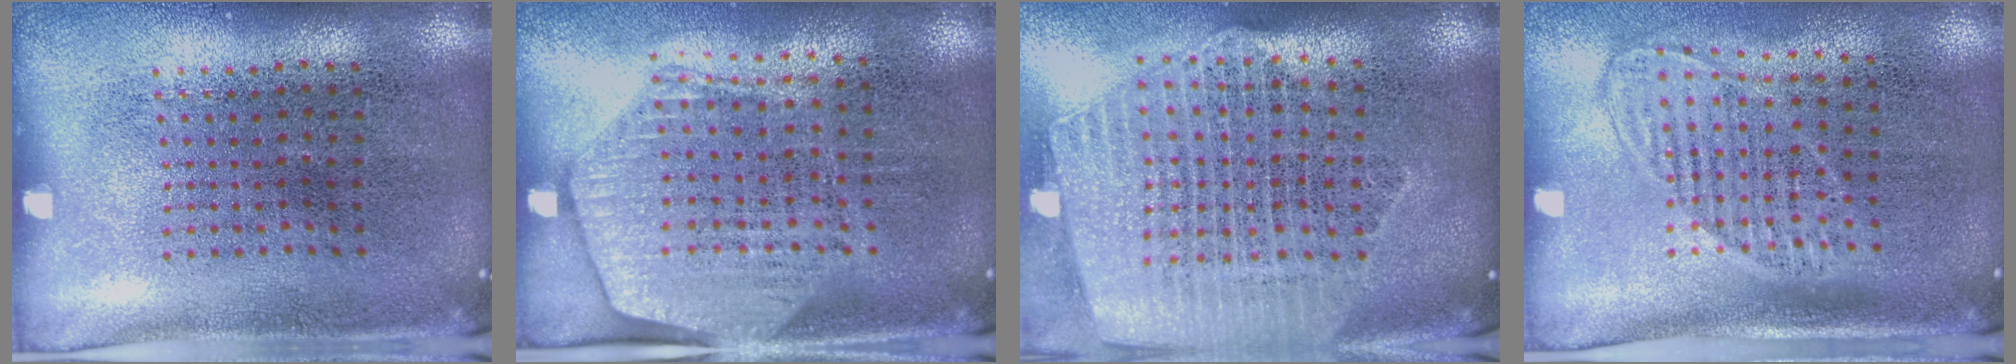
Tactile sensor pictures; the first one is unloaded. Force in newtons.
{"total": 1.7, "press": 1.5, "slide": 0.8}
{"total": 2.4, "press": 2.2, "slide": 1.2}
{"total": 1.5, "press": 1.3, "slide": 0.7}